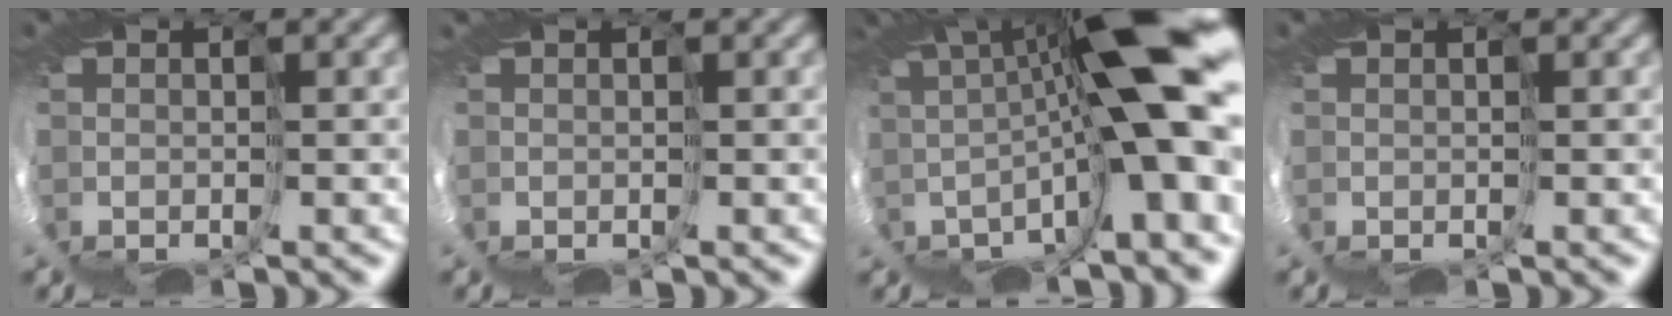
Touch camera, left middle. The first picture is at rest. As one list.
[{"total": 0.9, "force": [0.2, -0.6, -0.6], "torque": [0.022, 0.001, 0.001]}, {"total": 12.8, "force": [1.2, 1.6, 12.6], "torque": [-0.198, 0.016, 0.019]}, {"total": 0.0}]